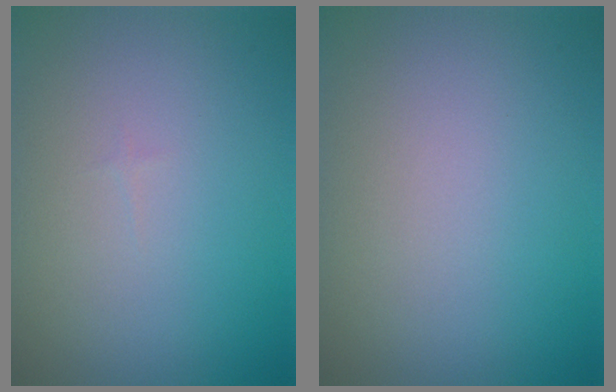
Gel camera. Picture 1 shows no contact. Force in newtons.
{"total": 0.0}